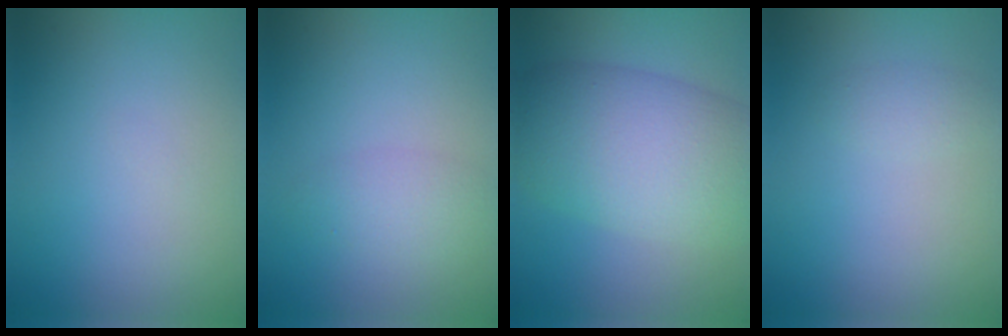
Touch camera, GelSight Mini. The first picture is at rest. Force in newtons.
{"total": 2.2, "press": 2.2, "slide": 0.1}
{"total": 10.0, "press": 9.9, "slide": 0.7}
{"total": 1.1, "press": 1.1, "slide": 0.1}